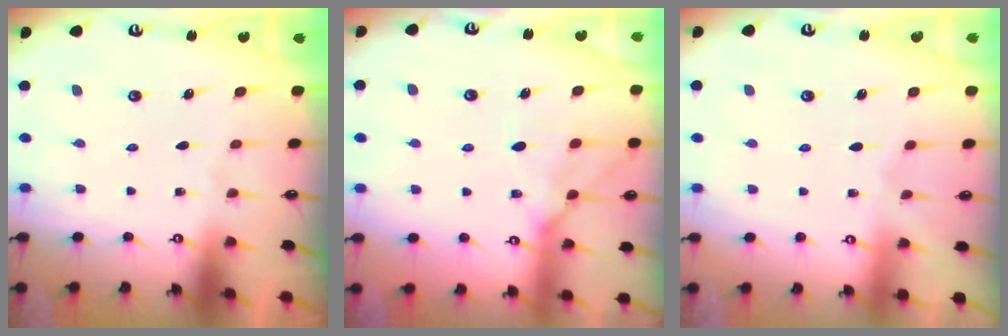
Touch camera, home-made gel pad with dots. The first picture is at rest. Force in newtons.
{"total": 12.0, "press": 12.0, "slide": 1.0}
{"total": 2.4, "press": 2.4, "slide": 0.5}